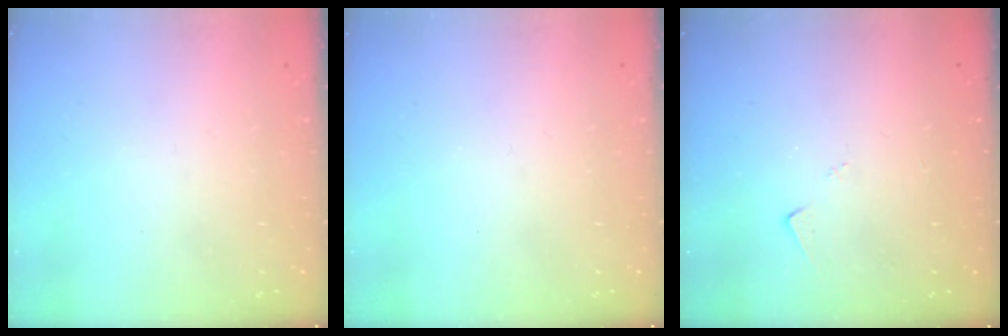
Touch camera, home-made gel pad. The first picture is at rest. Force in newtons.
{"total": 0.0}
{"total": 5.5, "press": 5.5, "slide": 0.6}